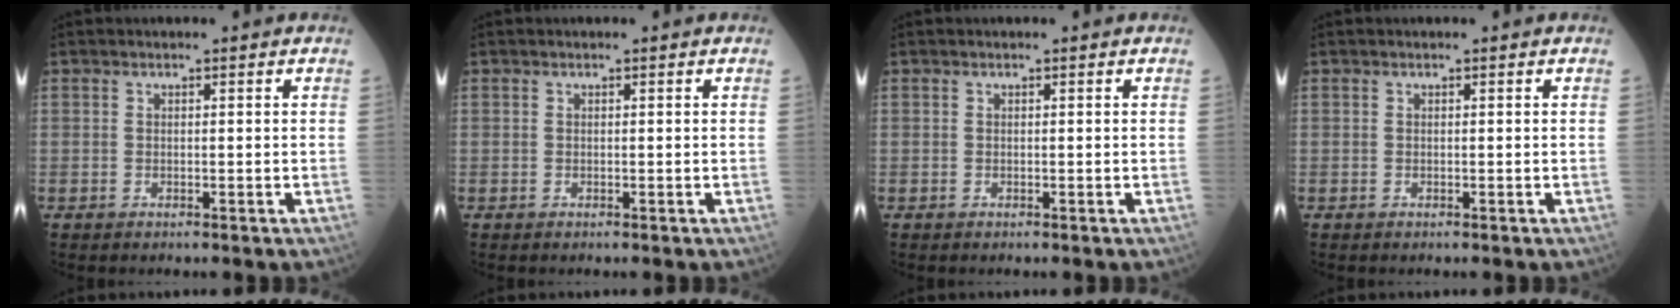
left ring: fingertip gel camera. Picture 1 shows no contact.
{"total": 0.0}
{"total": 0.0}
{"total": 0.0}